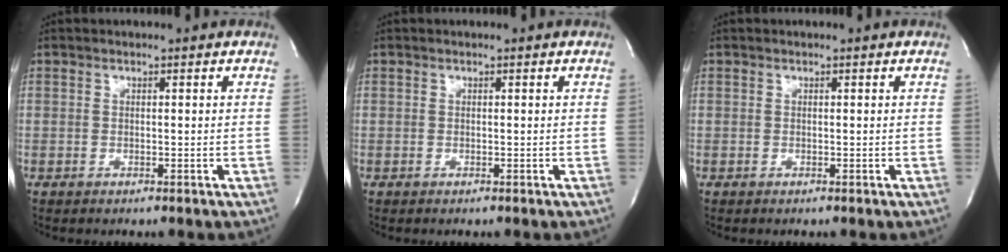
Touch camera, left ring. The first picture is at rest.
{"total": 0.0}
{"total": 0.0}